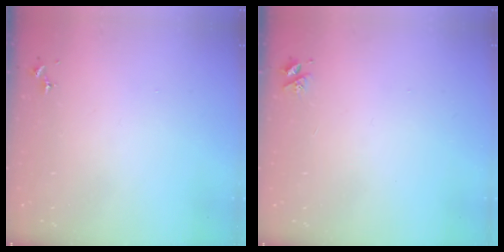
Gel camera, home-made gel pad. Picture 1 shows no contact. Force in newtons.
{"total": 3.8, "press": 3.8, "slide": 0.5}